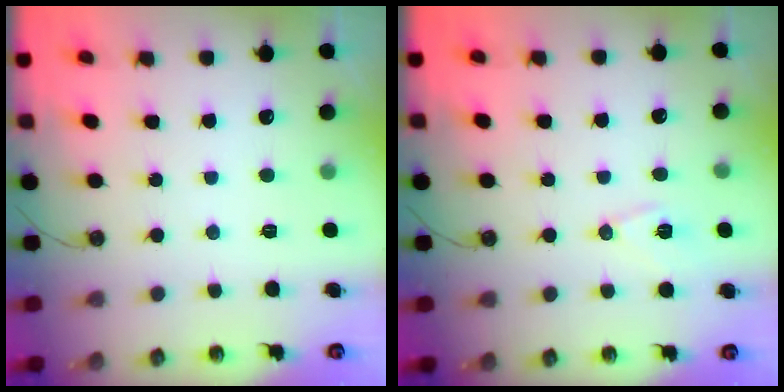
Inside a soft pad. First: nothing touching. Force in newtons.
{"total": 7.4, "press": 6.7, "slide": 3.2}